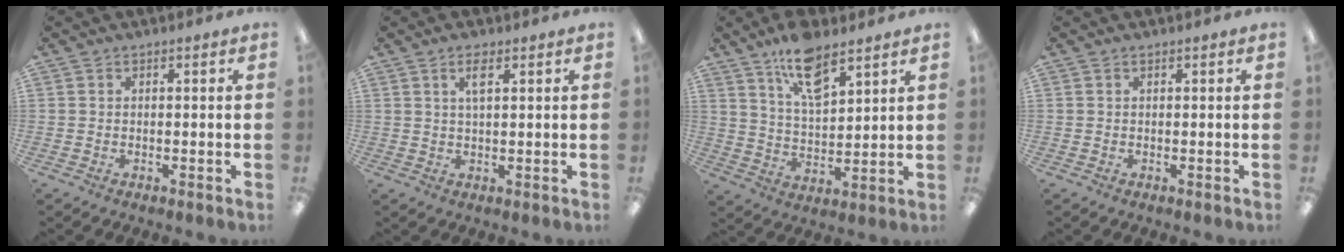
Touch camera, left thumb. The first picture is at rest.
{"total": 3.9, "force": [2.1, 1.3, 3.0], "torque": [-0.058, 0.003, 0.033]}
{"total": 11.8, "force": [8.1, 4.9, 7.0], "torque": [-0.115, -0.036, 0.144]}
{"total": 0.0}